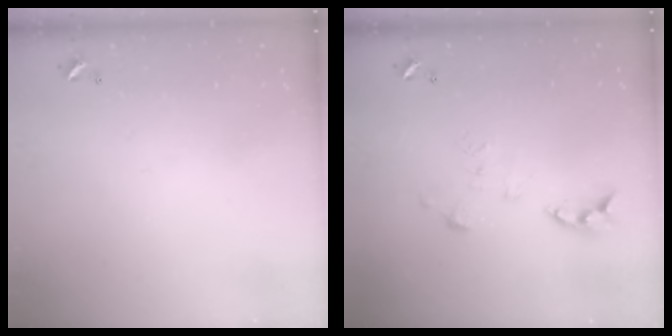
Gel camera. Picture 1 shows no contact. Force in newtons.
{"total": 3.3, "press": 3.3, "slide": 0.4}